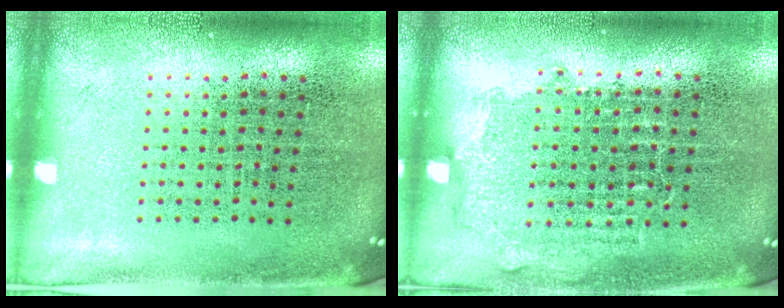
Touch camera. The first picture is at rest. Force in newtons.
{"total": 0.9, "press": 0.8, "slide": 0.4}